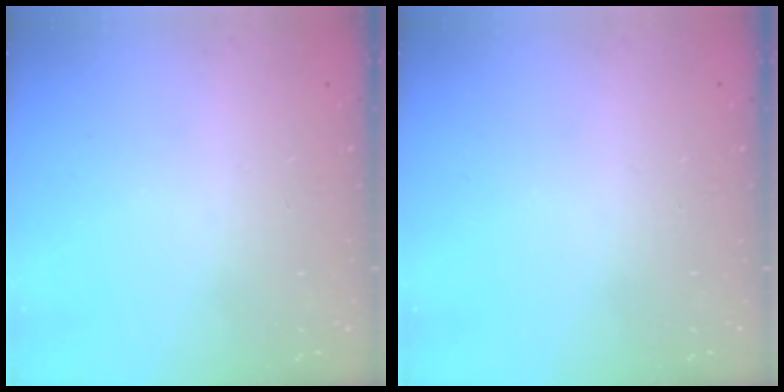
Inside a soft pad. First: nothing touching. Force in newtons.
{"total": 0.0}